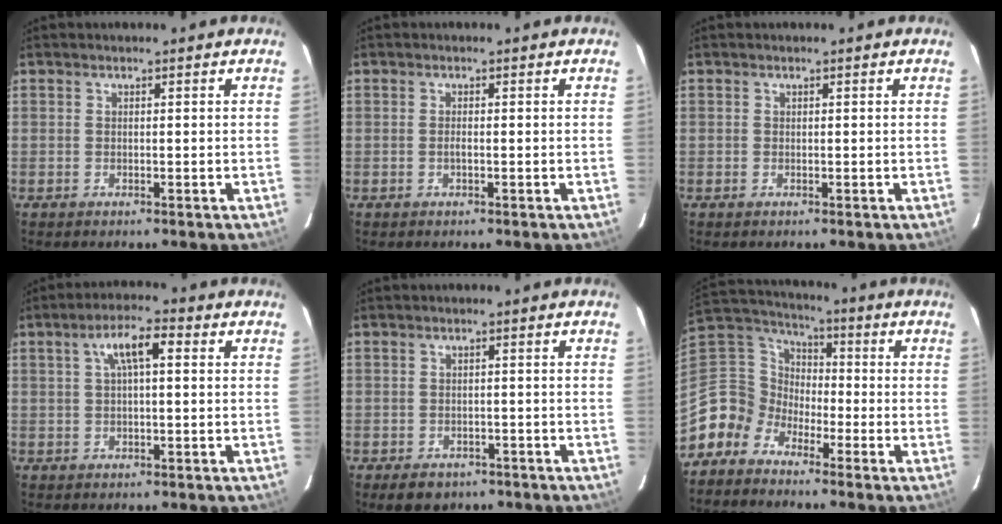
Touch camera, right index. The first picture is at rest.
{"total": 0.9, "force": [-0.3, 0.1, 0.9], "torque": [-0.018, 0.001, -0.006]}
{"total": 0.0}
{"total": 5.8, "force": [1.5, 1.7, 5.4], "torque": [-0.101, 0.017, 0.029]}
{"total": 5.1, "force": [-3.3, 3.4, 1.8], "torque": [-0.030, 0.002, -0.038]}
{"total": 8.9, "force": [-6.0, 6.5, 1.0], "torque": [-0.042, 0.043, -0.148]}